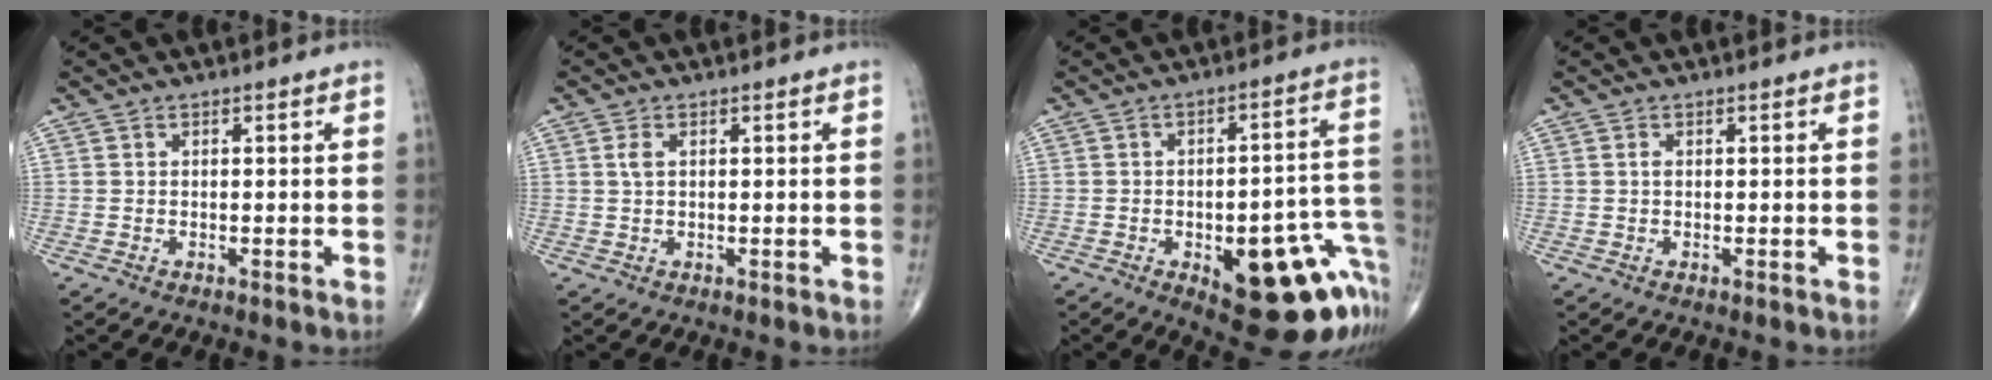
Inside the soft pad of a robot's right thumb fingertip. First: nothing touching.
{"total": 1.6, "force": [0.5, 0.8, 1.3], "torque": [-0.034, 0.006, 0.010]}
{"total": 21.8, "force": [-8.6, 8.8, 18.0], "torque": [-0.145, 0.055, -0.090]}
{"total": 0.8, "force": [0.2, 0.4, 0.6], "torque": [-0.012, 0.003, 0.003]}